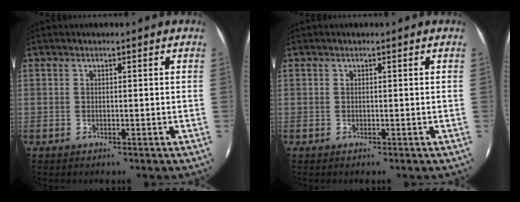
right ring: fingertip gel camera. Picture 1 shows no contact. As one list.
[{"total": 0.0}]